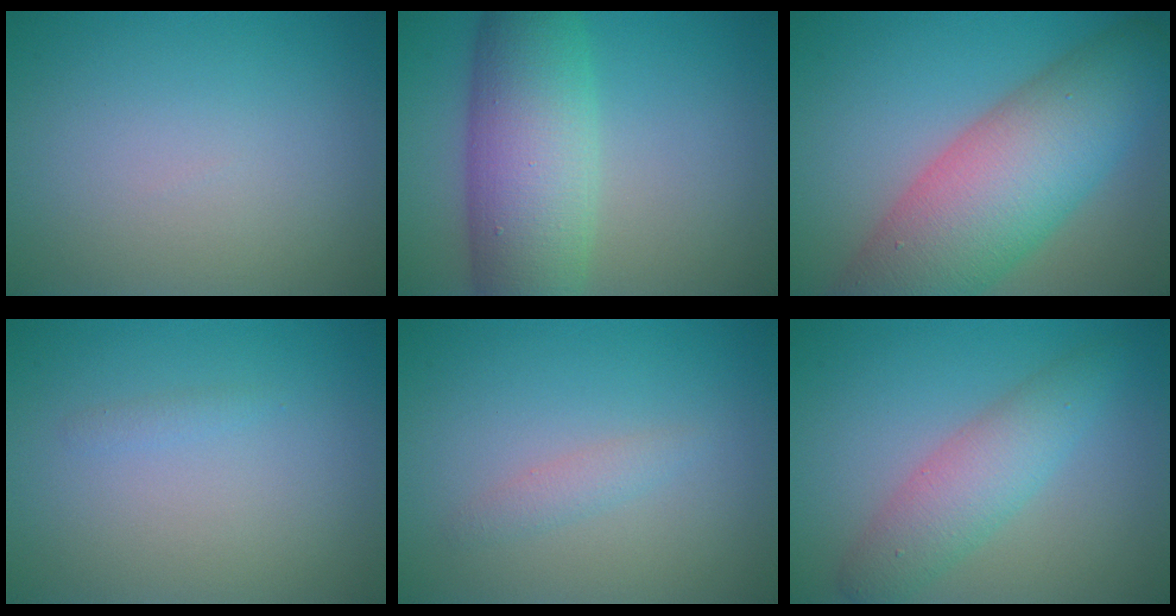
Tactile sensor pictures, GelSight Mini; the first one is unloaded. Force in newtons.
{"total": 9.3, "press": 9.3, "slide": 0.2}
{"total": 11.5, "press": 11.5, "slide": 0.4}
{"total": 0.6, "press": 0.6, "slide": 0.0}
{"total": 1.2, "press": 1.2, "slide": 0.1}
{"total": 4.3, "press": 4.3, "slide": 0.1}